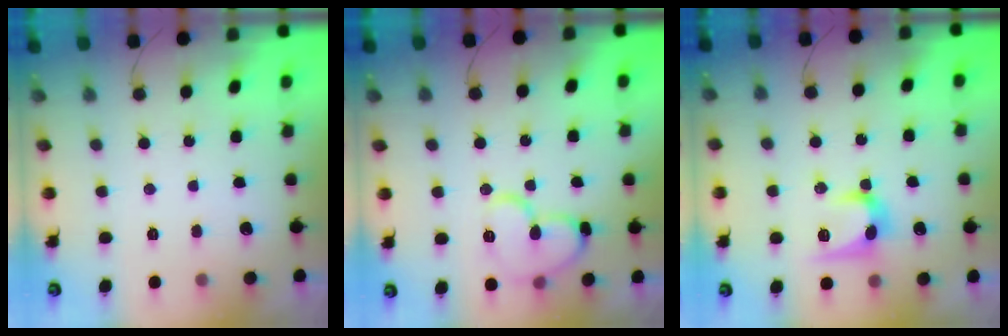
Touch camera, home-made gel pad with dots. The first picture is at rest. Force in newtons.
{"total": 12.3, "press": 12.1, "slide": 1.9}
{"total": 10.7, "press": 10.7, "slide": 0.6}